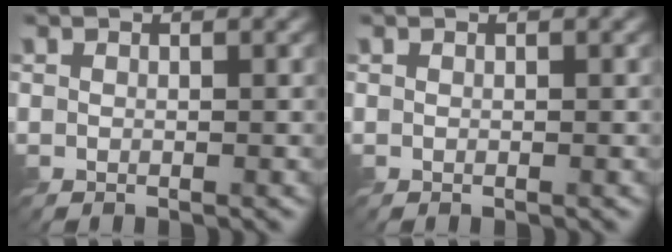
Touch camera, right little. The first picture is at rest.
{"total": 0.0}